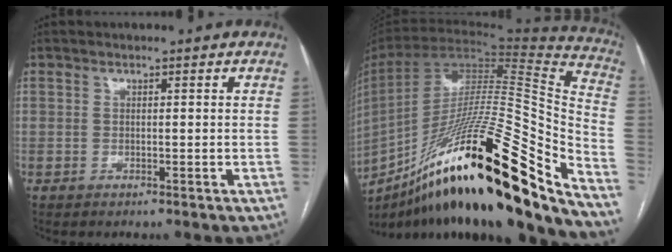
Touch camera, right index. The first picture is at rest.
{"total": 37.5, "force": [-22.5, 4.7, 29.7], "torque": [-0.447, -0.037, -0.368]}